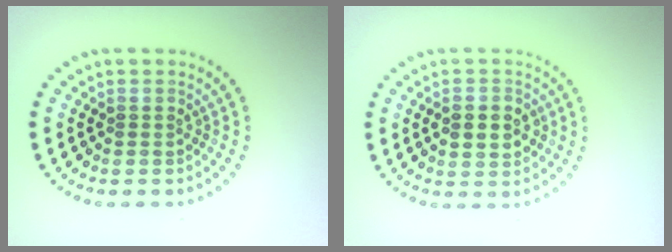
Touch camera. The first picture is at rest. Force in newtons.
{"total": 3.0, "press": 3.0, "slide": 0.1}